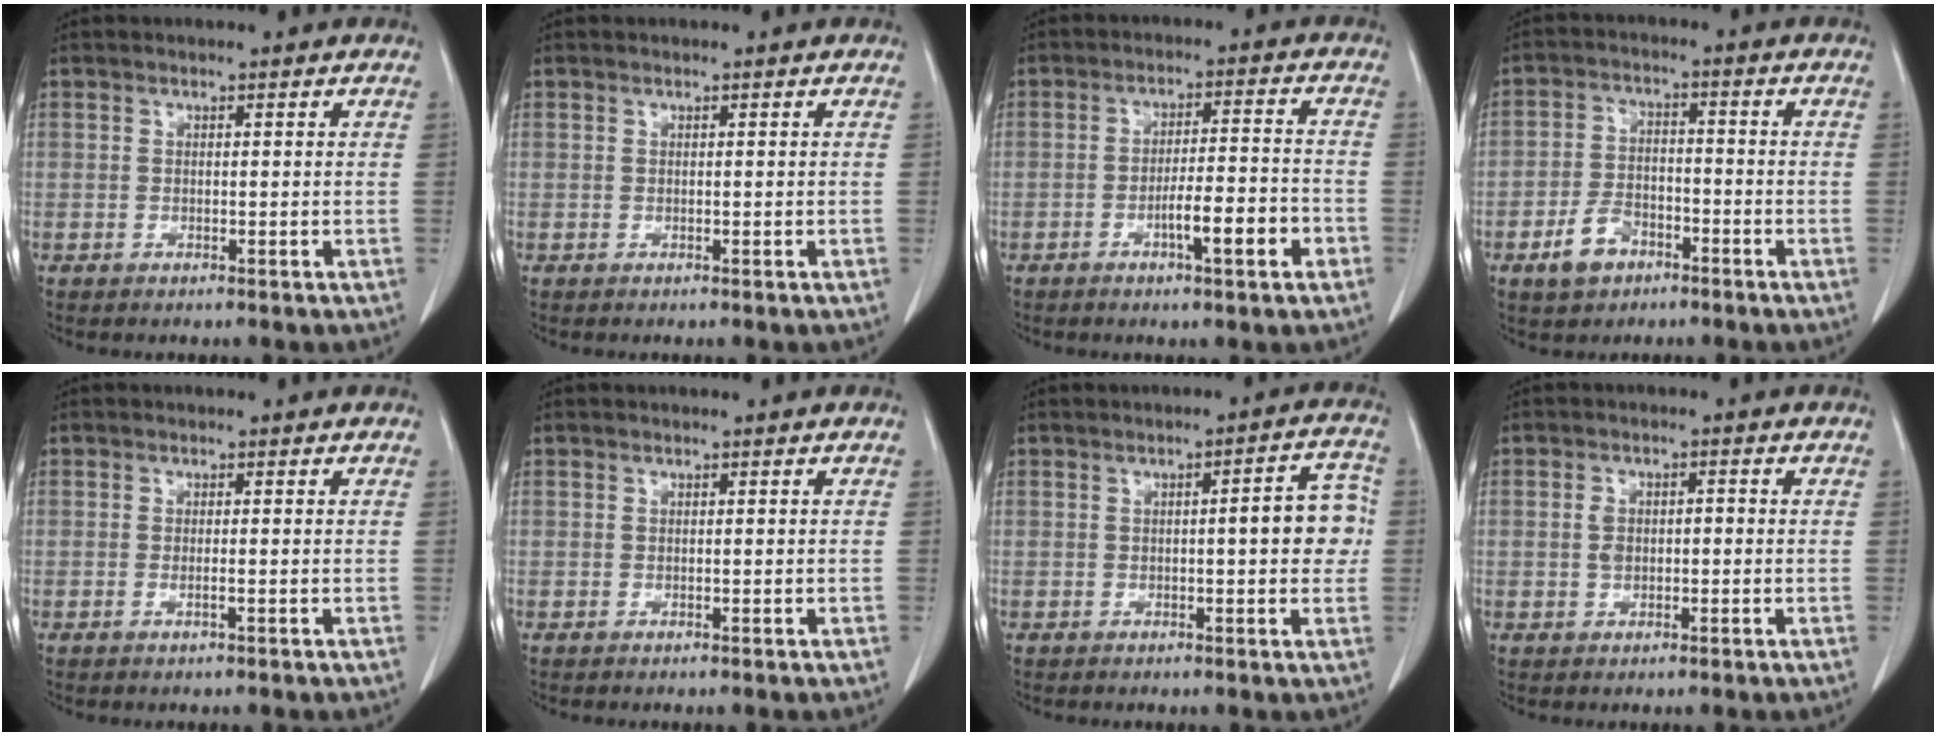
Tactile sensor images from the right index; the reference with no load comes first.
{"total": 0.0}
{"total": 7.4, "force": [-3.3, 0.7, 6.6], "torque": [-0.102, 0.008, -0.048]}
{"total": 6.2, "force": [-3.7, 3.8, 3.2], "torque": [-0.071, 0.009, -0.061]}
{"total": 0.8, "force": [-0.3, -0.1, 0.8], "torque": [-0.015, -0.001, -0.004]}
{"total": 0.0}
{"total": 6.7, "force": [0.0, 1.5, 6.6], "torque": [-0.081, 0.018, -0.003]}
{"total": 2.8, "force": [-0.3, 1.9, 2.1], "torque": [-0.042, 0.013, -0.004]}